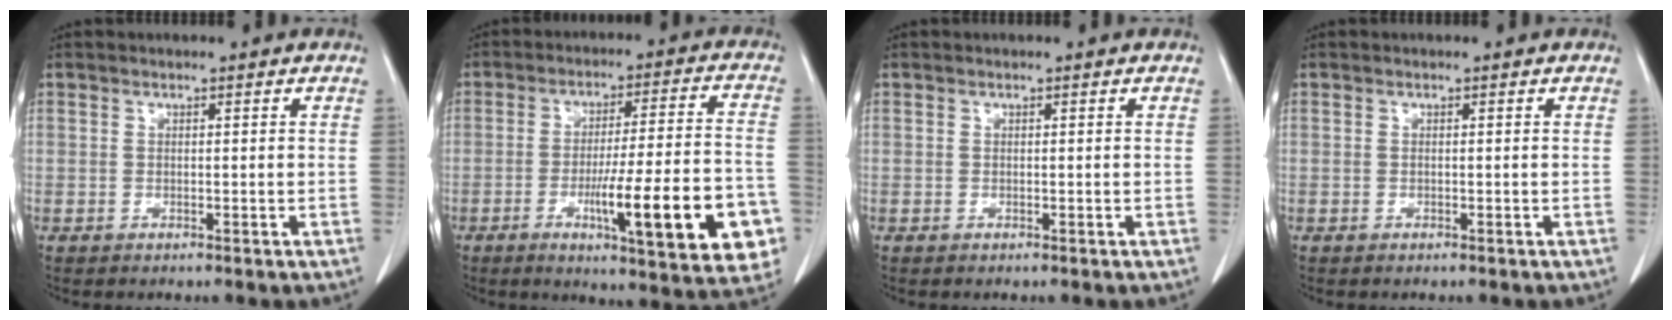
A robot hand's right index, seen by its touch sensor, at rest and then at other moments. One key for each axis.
{"total": 19.1, "fx": -6.5, "fy": 2.3, "fz": 17.8, "tx": -0.204, "ty": -0.001, "tz": -0.083}
{"total": 0.0}
{"total": 0.0}